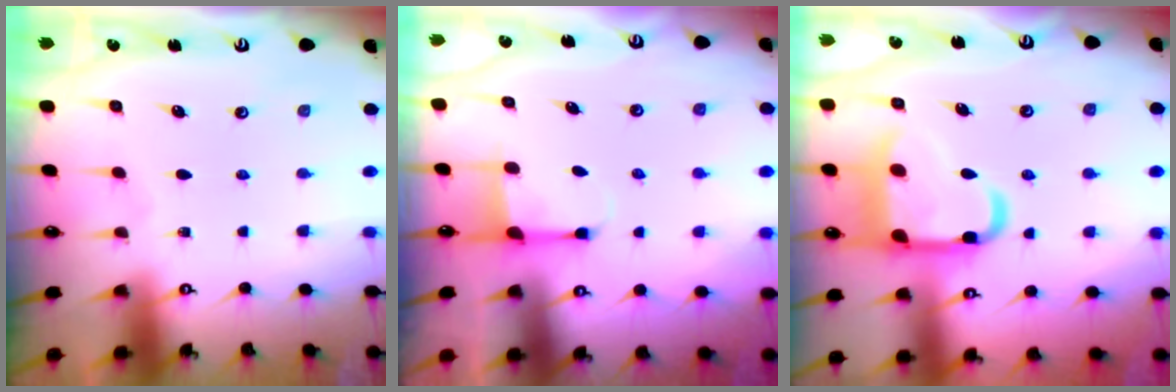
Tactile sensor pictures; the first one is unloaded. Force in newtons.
{"total": 3.1, "press": 2.9, "slide": 0.9}
{"total": 17.1, "press": 17.0, "slide": 1.3}